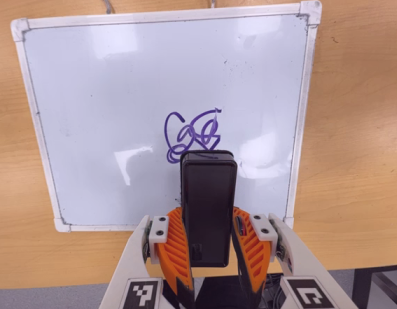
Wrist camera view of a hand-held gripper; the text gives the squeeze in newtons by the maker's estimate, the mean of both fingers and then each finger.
{"total": 9.3, "left": 6.9, "right": 11.7}